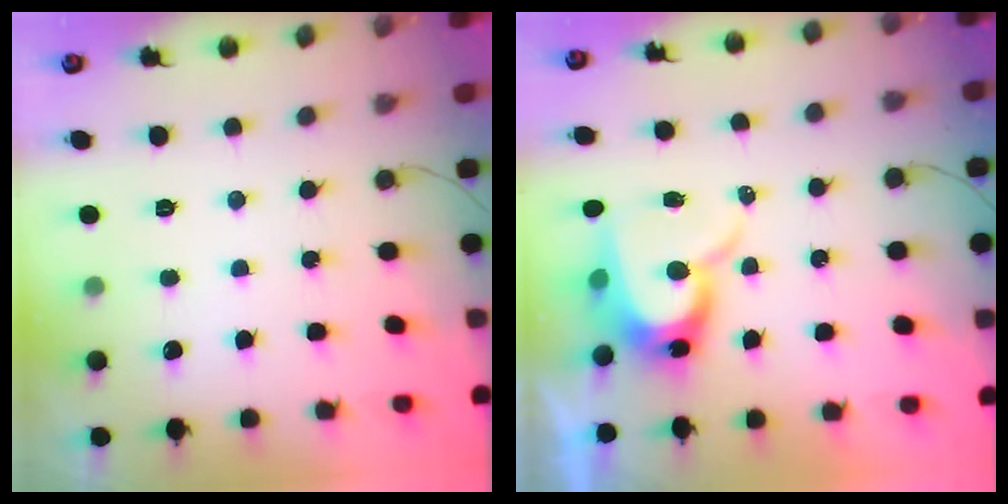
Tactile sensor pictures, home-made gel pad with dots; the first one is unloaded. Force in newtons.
{"total": 10.1, "press": 10.1, "slide": 1.0}